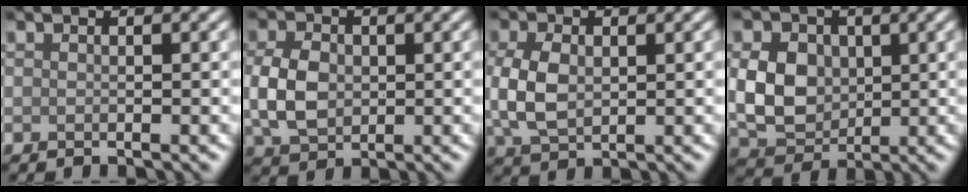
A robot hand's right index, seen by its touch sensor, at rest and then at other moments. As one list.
[{"total": 4.6, "force": [0.0, 3.4, 3.1], "torque": [-0.070, 0.001, 0.000]}, {"total": 4.4, "force": [0.3, 2.9, 3.3], "torque": [-0.080, 0.001, 0.010]}, {"total": 5.8, "force": [0.5, 4.5, 3.7], "torque": [-0.075, -0.001, 0.008]}]